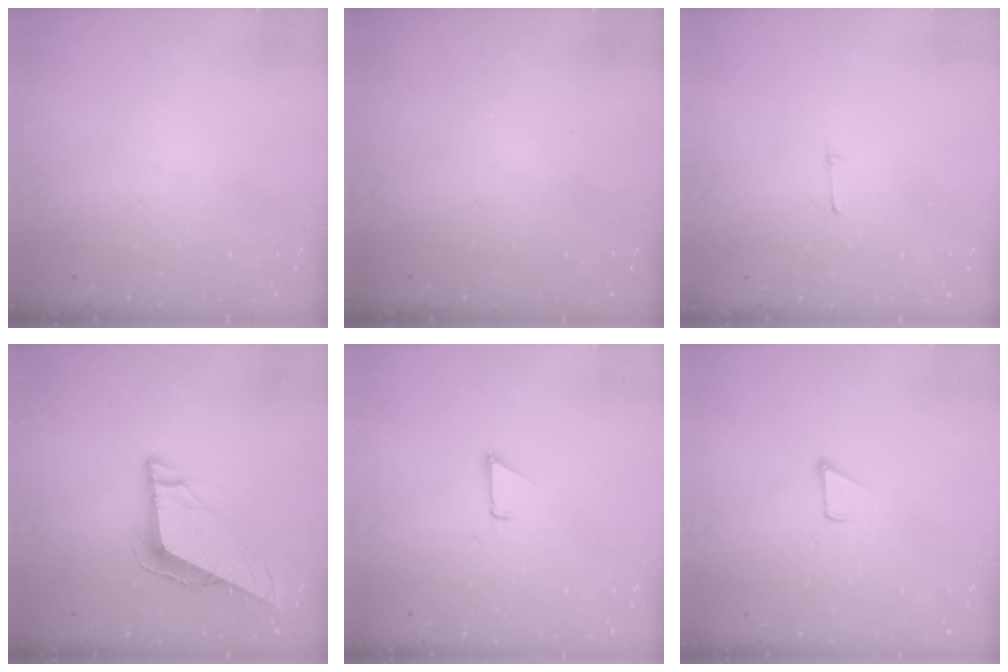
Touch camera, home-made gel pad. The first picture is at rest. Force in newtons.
{"total": 0.0}
{"total": 3.7, "press": 3.7, "slide": 0.3}
{"total": 9.0, "press": 8.9, "slide": 1.5}
{"total": 0.7, "press": 0.7, "slide": 0.1}
{"total": 1.5, "press": 1.5, "slide": 0.1}